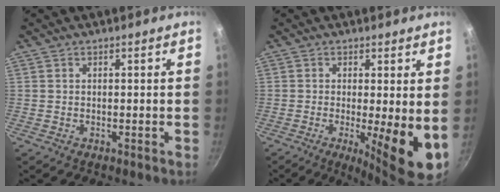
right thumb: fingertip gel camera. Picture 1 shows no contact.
{"total": 9.9, "force": [-1.0, 1.9, 9.7], "torque": [-0.127, -0.019, -0.010]}